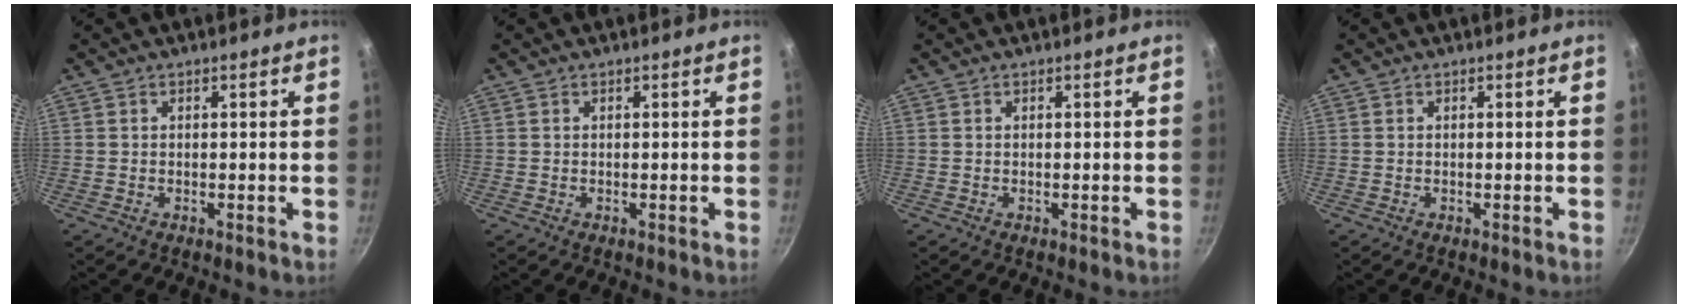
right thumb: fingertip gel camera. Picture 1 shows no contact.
{"total": 0.0}
{"total": 0.0}
{"total": 0.0}